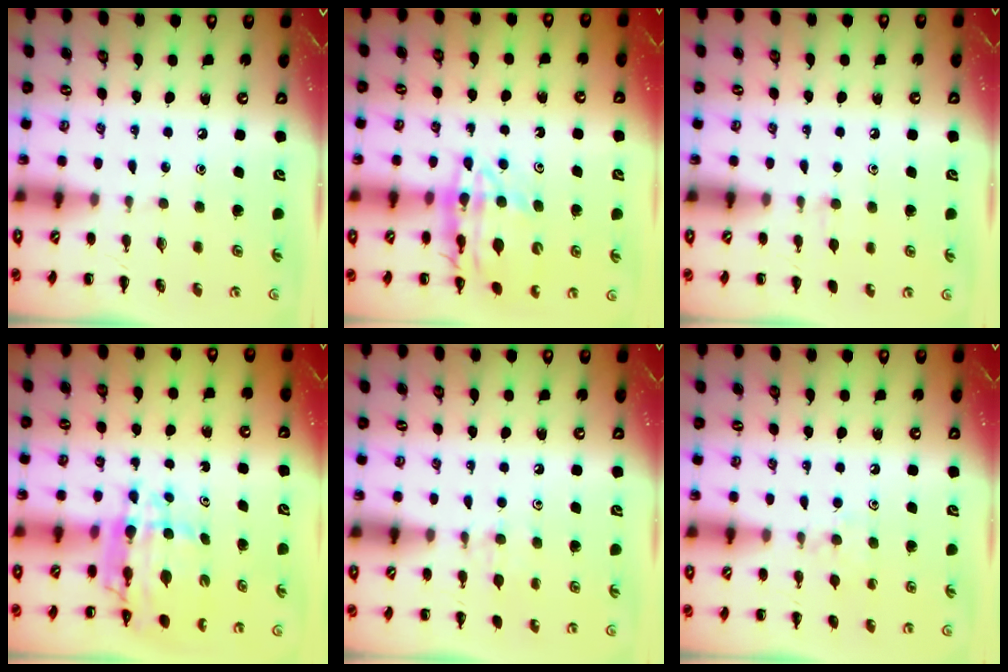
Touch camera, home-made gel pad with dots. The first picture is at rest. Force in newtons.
{"total": 14.7, "press": 14.3, "slide": 3.3}
{"total": 4.1, "press": 3.7, "slide": 1.6}
{"total": 9.0, "press": 8.5, "slide": 3.2}
{"total": 6.7, "press": 6.3, "slide": 2.2}
{"total": 4.8, "press": 4.5, "slide": 1.7}